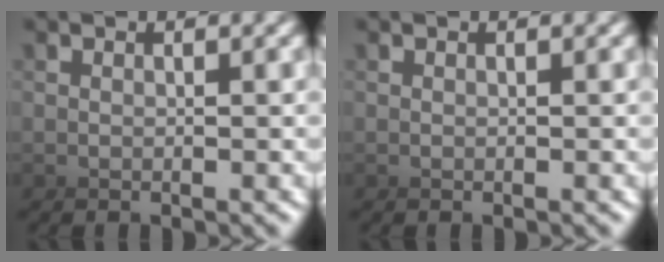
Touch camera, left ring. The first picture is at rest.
{"total": 0.0}